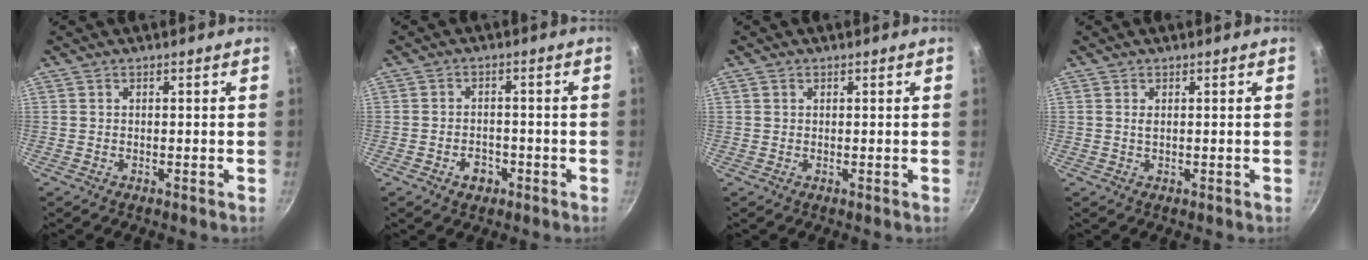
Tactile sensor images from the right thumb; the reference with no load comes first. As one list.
[{"total": 3.9, "force": [-1.9, 2.8, 1.8], "torque": [-0.016, 0.018, -0.027]}, {"total": 0.7, "force": [0.3, 0.6, 0.2], "torque": [-0.002, 0.002, 0.003]}, {"total": 0.8, "force": [0.3, 0.3, 0.7], "torque": [-0.015, 0.000, 0.006]}]